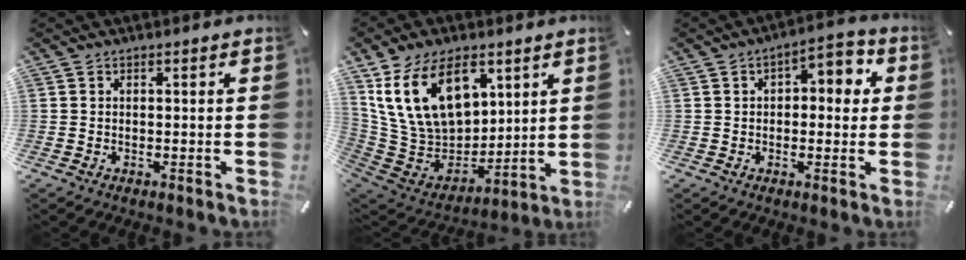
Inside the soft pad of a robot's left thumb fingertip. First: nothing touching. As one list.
[{"total": 20.4, "force": [9.6, 13.5, 12.0], "torque": [-0.250, -0.032, 0.179]}, {"total": 5.5, "force": [0.6, 3.3, 4.4], "torque": [-0.053, -0.001, -0.001]}]